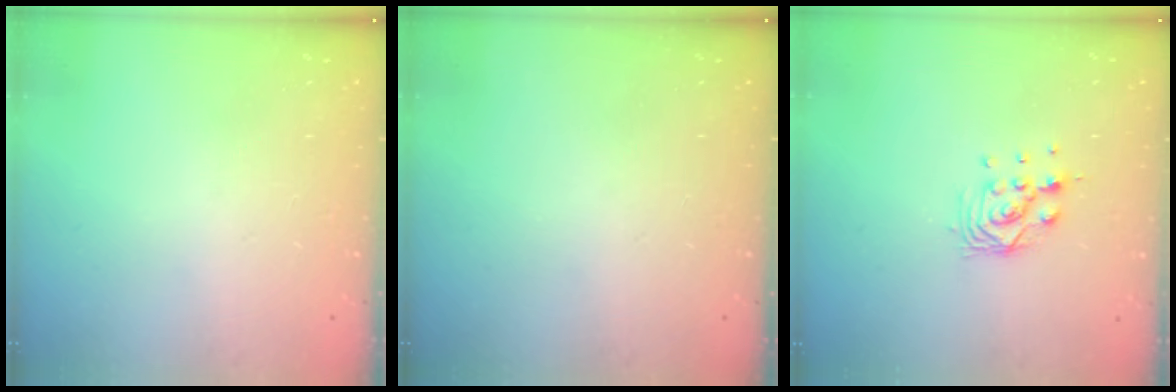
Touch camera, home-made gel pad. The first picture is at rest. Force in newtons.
{"total": 0.0}
{"total": 7.9, "press": 7.8, "slide": 0.6}